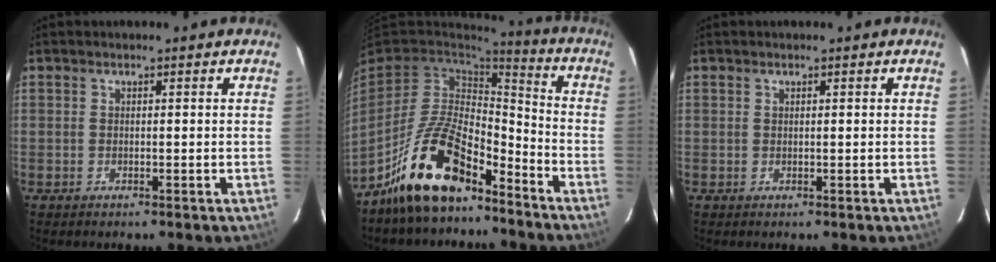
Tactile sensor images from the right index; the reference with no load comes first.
{"total": 16.7, "force": [-11.5, 6.7, 10.1], "torque": [-0.208, 0.006, -0.208]}
{"total": 0.0}